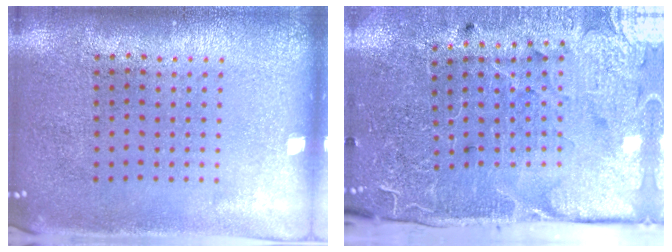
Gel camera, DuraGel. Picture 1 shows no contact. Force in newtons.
{"total": 3.8, "press": 3.6, "slide": 1.3}